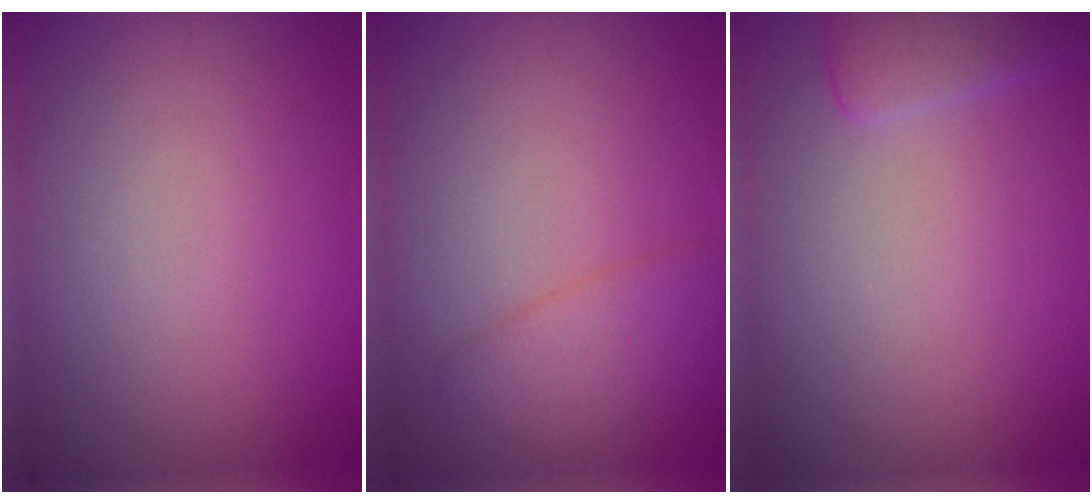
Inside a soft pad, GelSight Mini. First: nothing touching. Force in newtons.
{"total": 3.3, "press": 3.3, "slide": 0.2}
{"total": 2.6, "press": 2.6, "slide": 0.2}